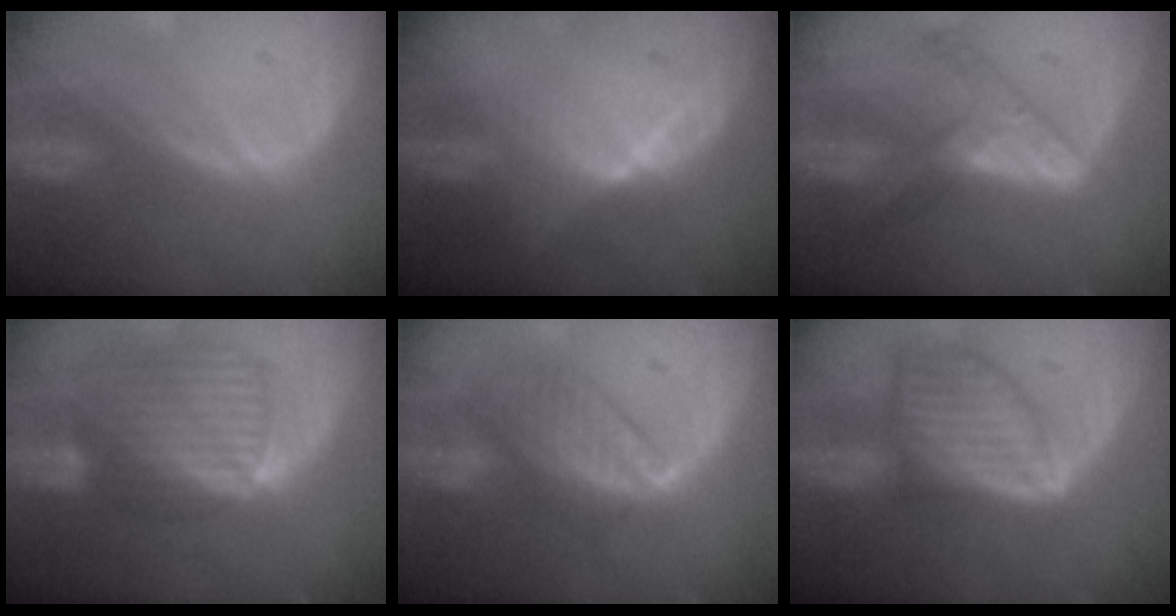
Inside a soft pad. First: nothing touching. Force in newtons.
{"total": 6.3, "press": 6.0, "slide": 2.1}
{"total": 7.2, "press": 6.1, "slide": 3.8}
{"total": 10.6, "press": 9.1, "slide": 5.4}
{"total": 8.3, "press": 7.1, "slide": 4.1}
{"total": 9.3, "press": 9.3, "slide": 0.5}